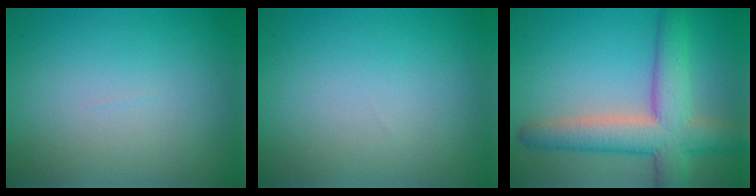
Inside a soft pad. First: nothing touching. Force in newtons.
{"total": 0.0}
{"total": 7.4, "press": 7.4, "slide": 0.6}